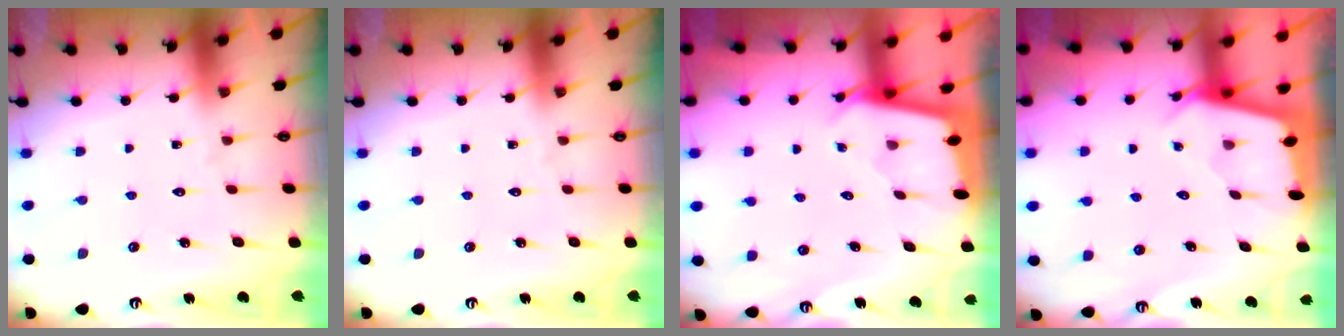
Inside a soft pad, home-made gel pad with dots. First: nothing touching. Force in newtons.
{"total": 0.0}
{"total": 1.8, "press": 1.8, "slide": 0.2}
{"total": 2.4, "press": 2.4, "slide": 0.3}